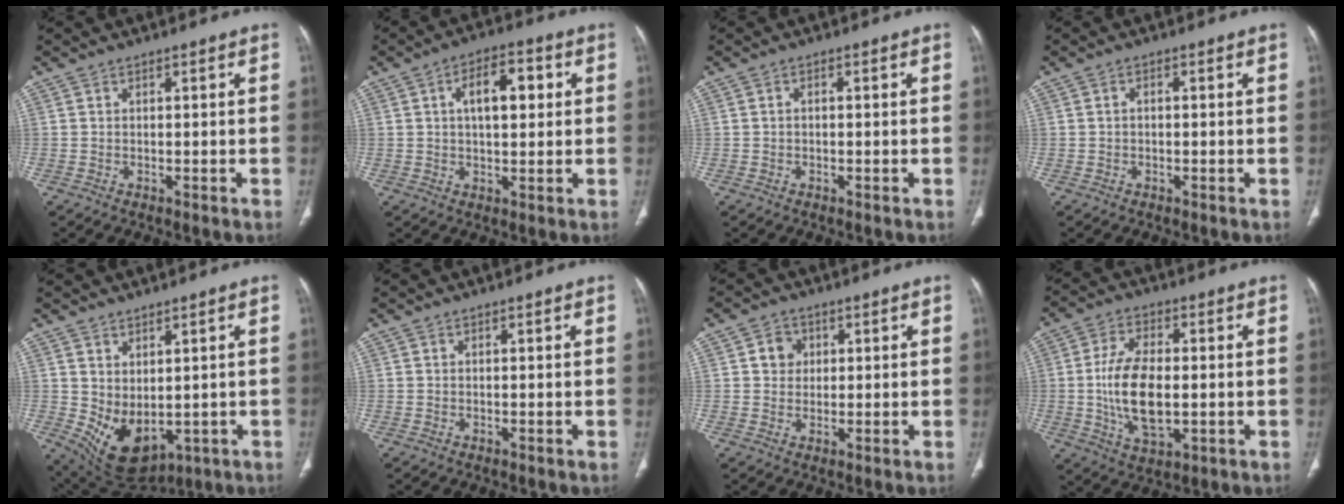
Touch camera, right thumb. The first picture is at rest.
{"total": 8.7, "force": [1.9, 4.4, 7.3], "torque": [-0.094, 0.014, 0.026]}
{"total": 0.7, "force": [-0.1, 0.5, 0.5], "torque": [-0.009, 0.002, -0.005]}
{"total": 0.9, "force": [-0.1, 0.6, 0.6], "torque": [-0.010, 0.003, -0.004]}
{"total": 9.9, "force": [-0.5, 6.1, 7.8], "torque": [-0.121, -0.012, 0.028]}
{"total": 0.0}
{"total": 3.9, "force": [1.0, 3.5, 1.5], "torque": [-0.004, 0.001, 0.014]}
{"total": 12.9, "force": [-0.9, 6.5, 11.1], "torque": [-0.208, -0.003, -0.012]}